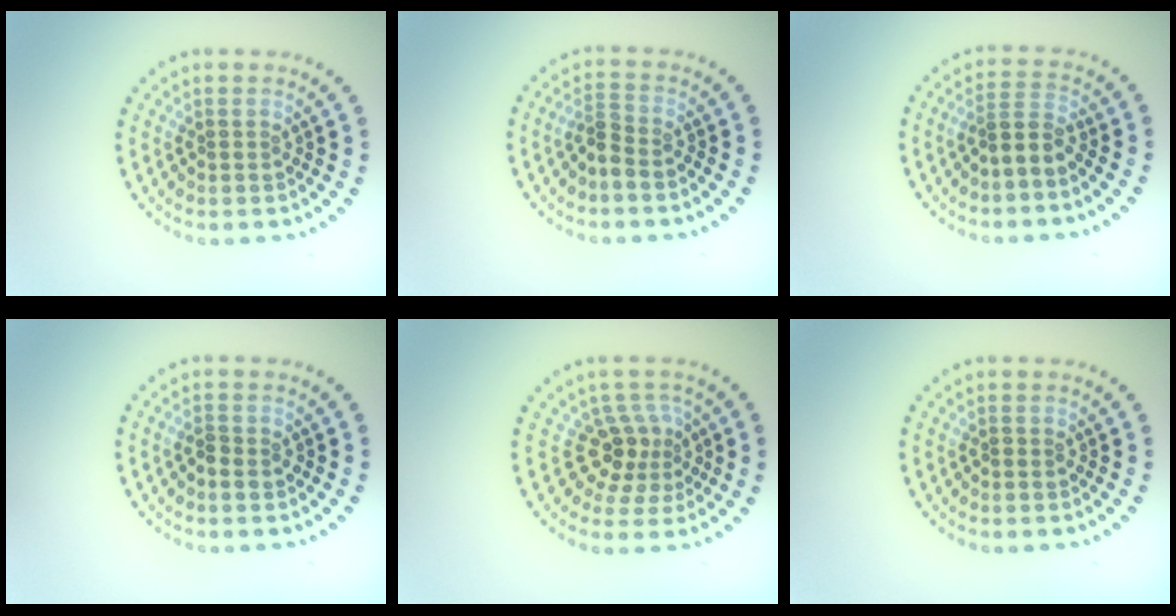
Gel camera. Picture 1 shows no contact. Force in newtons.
{"total": 1.6, "press": 1.3, "slide": 1.0}
{"total": 2.0, "press": 1.5, "slide": 1.3}
{"total": 1.2, "press": 1.1, "slide": 0.3}
{"total": 3.2, "press": 2.4, "slide": 2.1}
{"total": 0.5, "press": 0.4, "slide": 0.4}